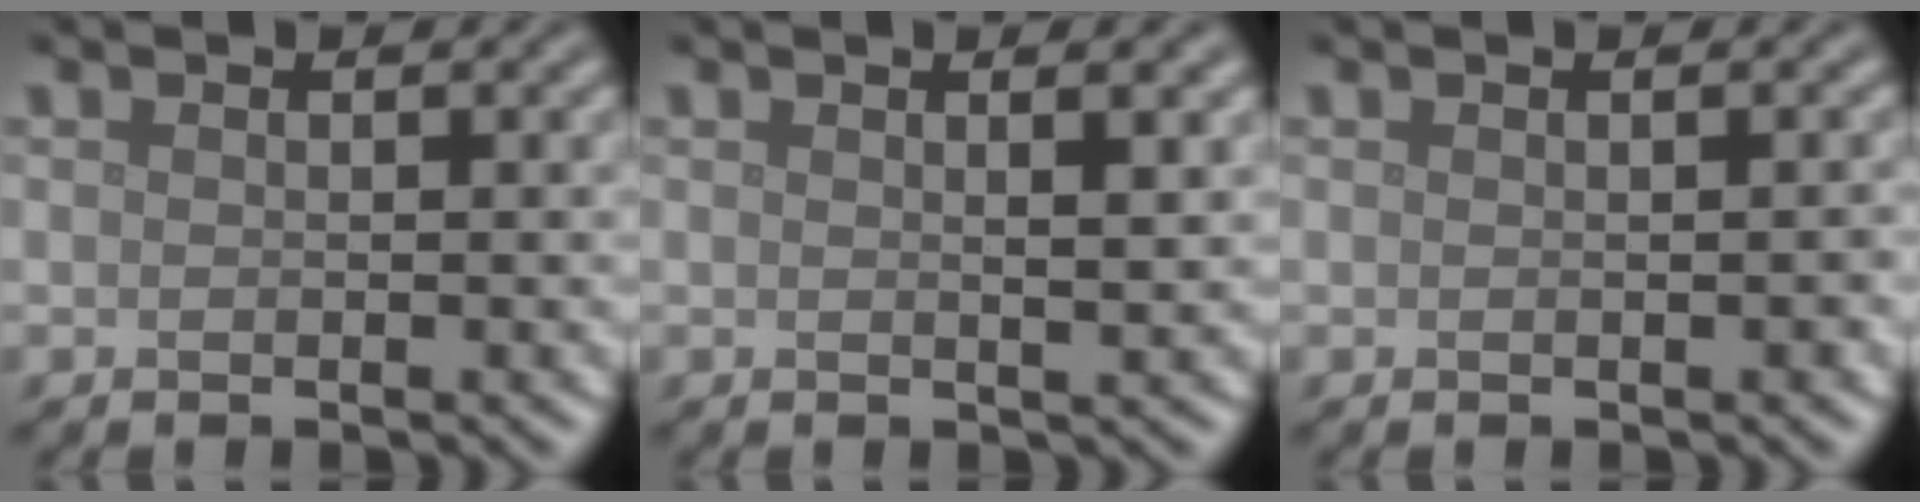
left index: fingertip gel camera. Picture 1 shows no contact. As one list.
[{"total": 2.1, "force": [0.7, 0.6, 1.9], "torque": [-0.021, 0.002, 0.003]}, {"total": 0.6, "force": [-0.1, 0.1, 0.6], "torque": [-0.006, 0.001, -0.002]}]